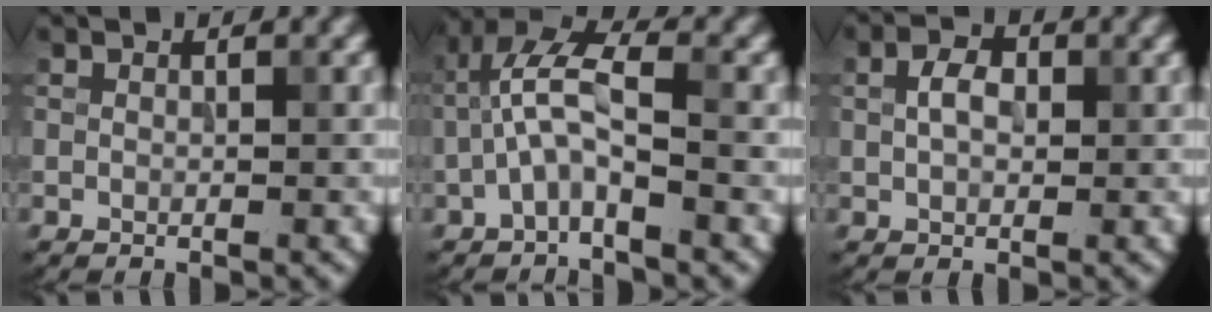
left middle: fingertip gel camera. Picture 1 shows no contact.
{"total": 4.6, "force": [-1.3, 1.7, 4.1], "torque": [-0.092, 0.021, -0.035]}
{"total": 2.7, "force": [0.5, 1.8, 2.0], "torque": [-0.040, 0.005, 0.006]}